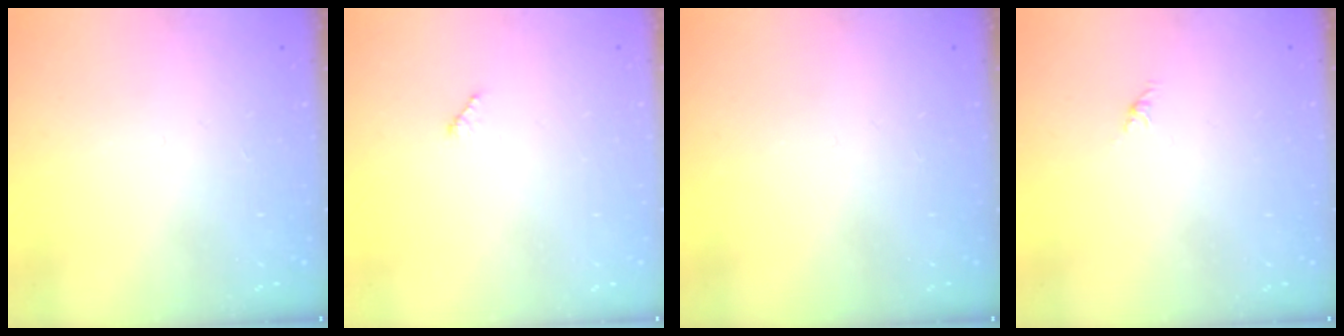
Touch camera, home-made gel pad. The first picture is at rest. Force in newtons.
{"total": 3.2, "press": 3.2, "slide": 0.4}
{"total": 0.0}
{"total": 0.0}